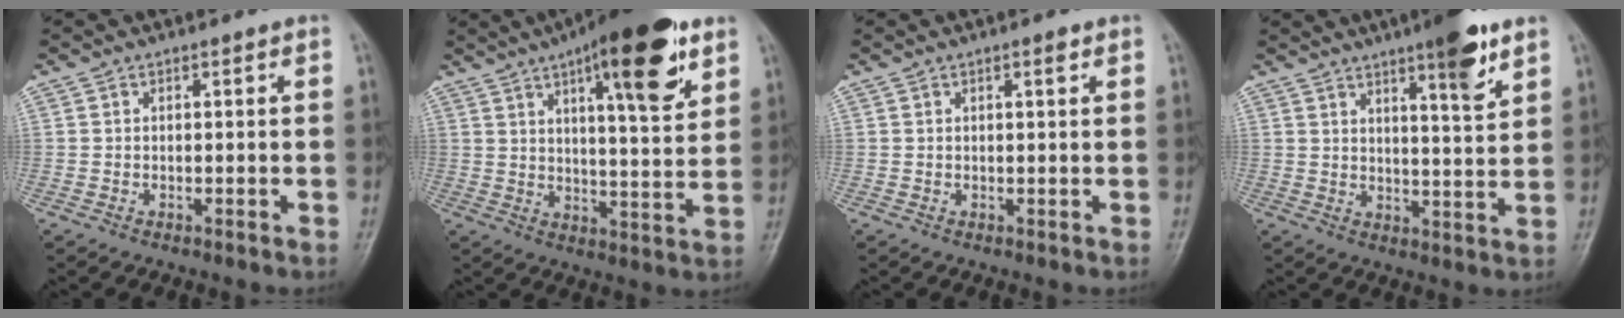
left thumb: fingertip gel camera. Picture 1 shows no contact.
{"total": 18.2, "force": [9.8, 5.1, 14.4], "torque": [-0.185, -0.037, 0.143]}
{"total": 1.4, "force": [0.7, 0.3, 1.2], "torque": [-0.018, 0.000, 0.010]}
{"total": 9.7, "force": [6.0, 1.7, 7.4], "torque": [-0.095, -0.036, 0.086]}